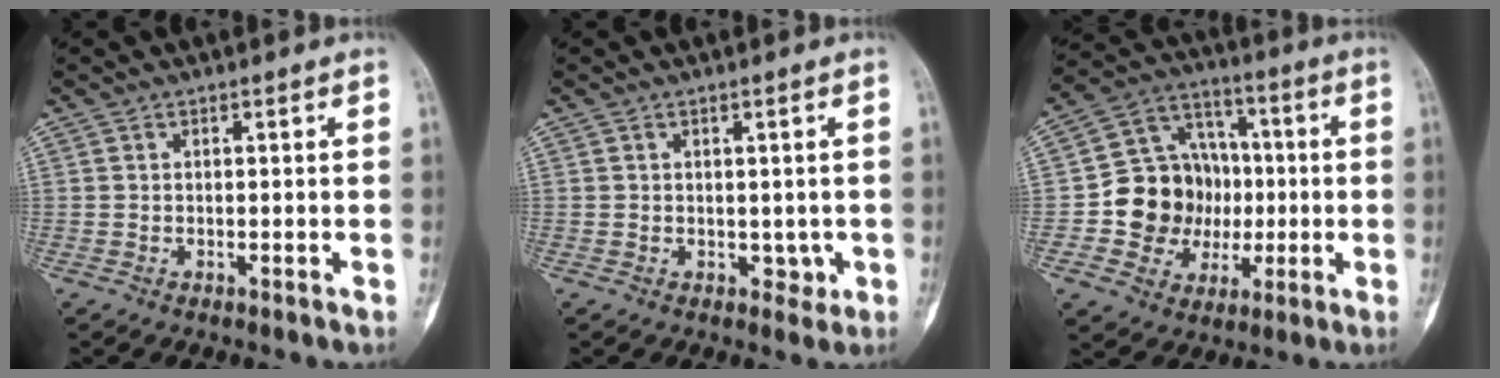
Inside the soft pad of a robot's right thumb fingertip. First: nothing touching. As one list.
[{"total": 1.9, "force": [0.0, 1.7, 1.0], "torque": [0.001, 0.001, 0.003]}, {"total": 15.6, "force": [-1.2, 13.6, 7.7], "torque": [-0.070, 0.036, -0.012]}]